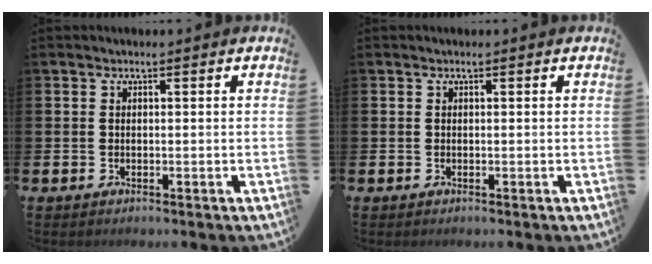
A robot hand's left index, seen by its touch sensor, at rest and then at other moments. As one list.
[{"total": 0.0}]